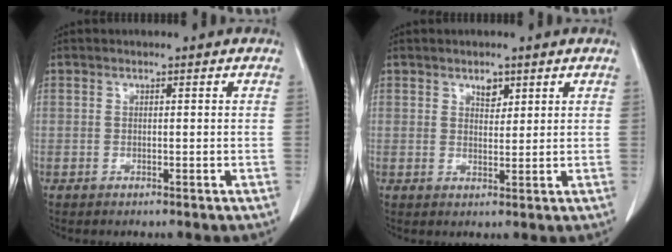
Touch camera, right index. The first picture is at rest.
{"total": 2.4, "force": [1.6, 1.4, 1.2], "torque": [-0.016, -0.003, 0.029]}